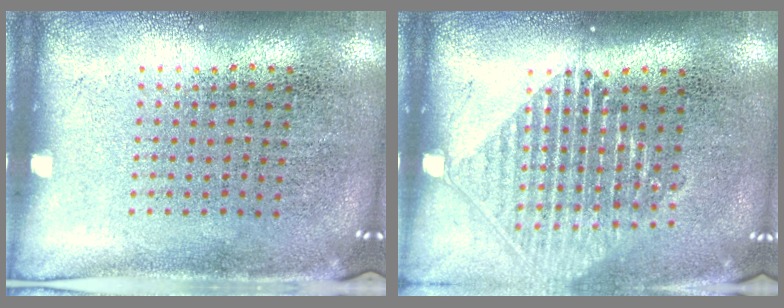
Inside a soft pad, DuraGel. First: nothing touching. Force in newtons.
{"total": 1.6, "press": 1.4, "slide": 0.7}